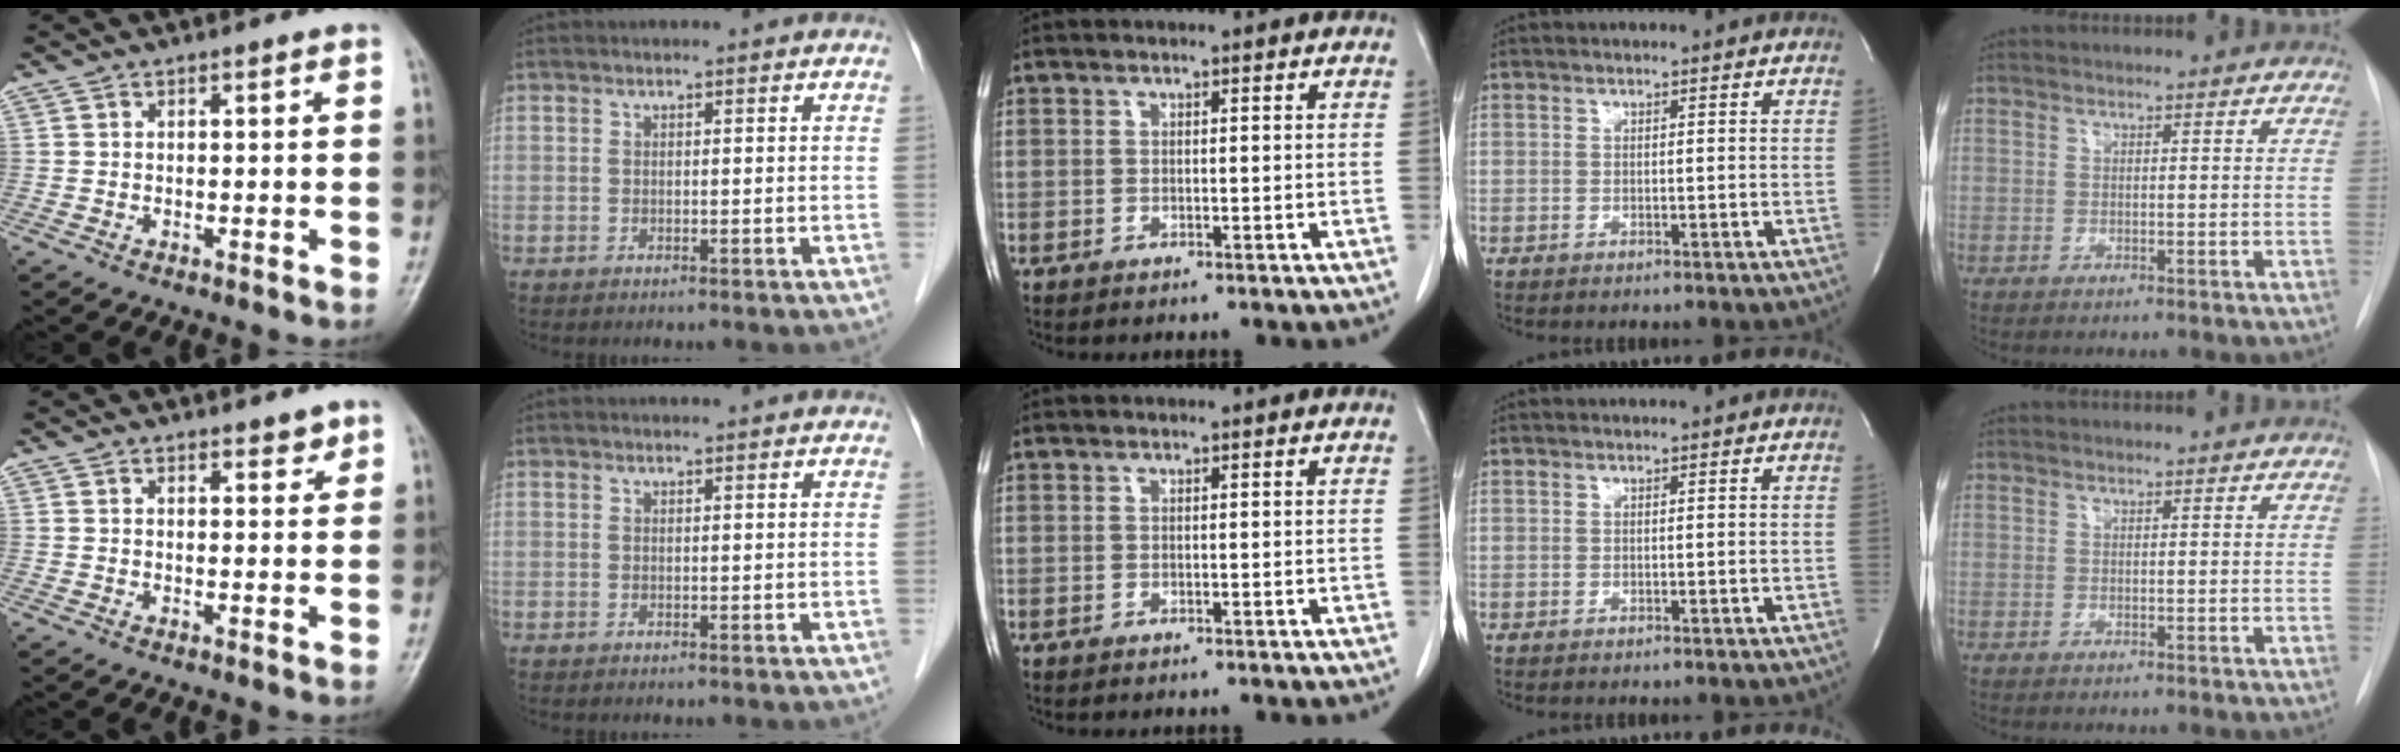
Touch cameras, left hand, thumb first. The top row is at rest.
{"thumb": {"total": 2.3, "force": [1.8, 1.0, 0.9], "torque": [0.002, -0.012, 0.023]}, "index": {"total": 2.1, "force": [2.1, 0.0, 0.3], "torque": [-0.008, 0.009, 0.024]}}